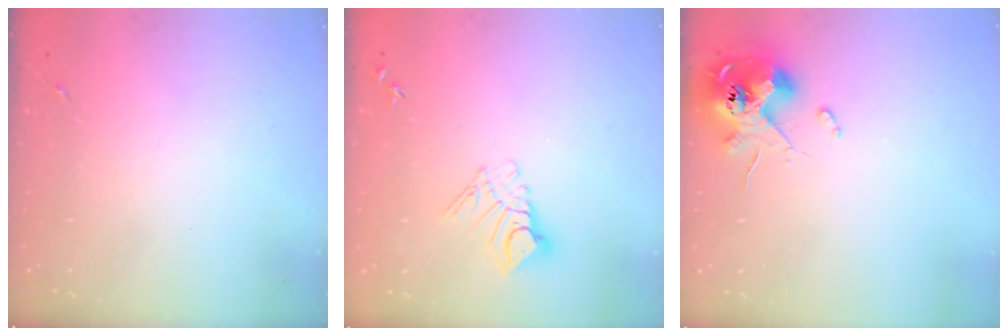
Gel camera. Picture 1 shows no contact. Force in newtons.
{"total": 8.9, "press": 8.9, "slide": 0.8}
{"total": 11.4, "press": 11.2, "slide": 1.6}